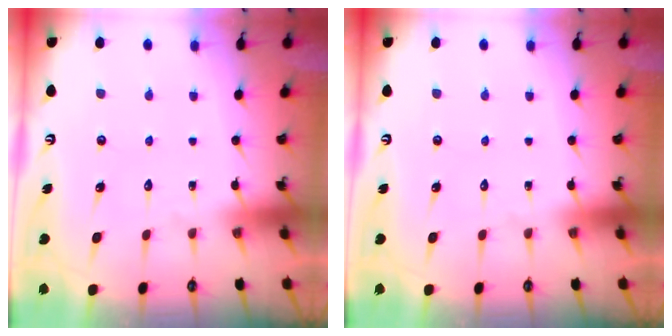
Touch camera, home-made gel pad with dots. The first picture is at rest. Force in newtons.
{"total": 0.0}